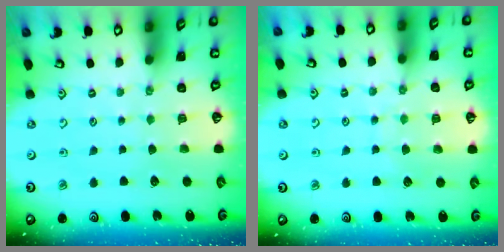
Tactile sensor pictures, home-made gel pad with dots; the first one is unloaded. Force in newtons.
{"total": 6.2, "press": 6.2, "slide": 0.7}